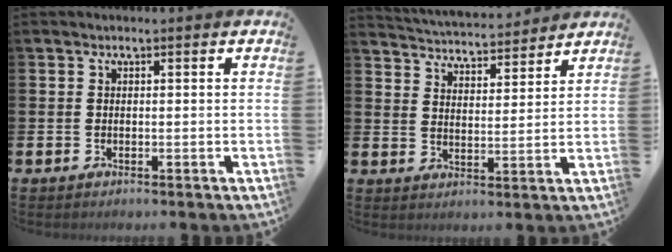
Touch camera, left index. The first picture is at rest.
{"total": 4.8, "force": [4.8, 0.7, 0.1], "torque": [-0.016, -0.039, 0.082]}